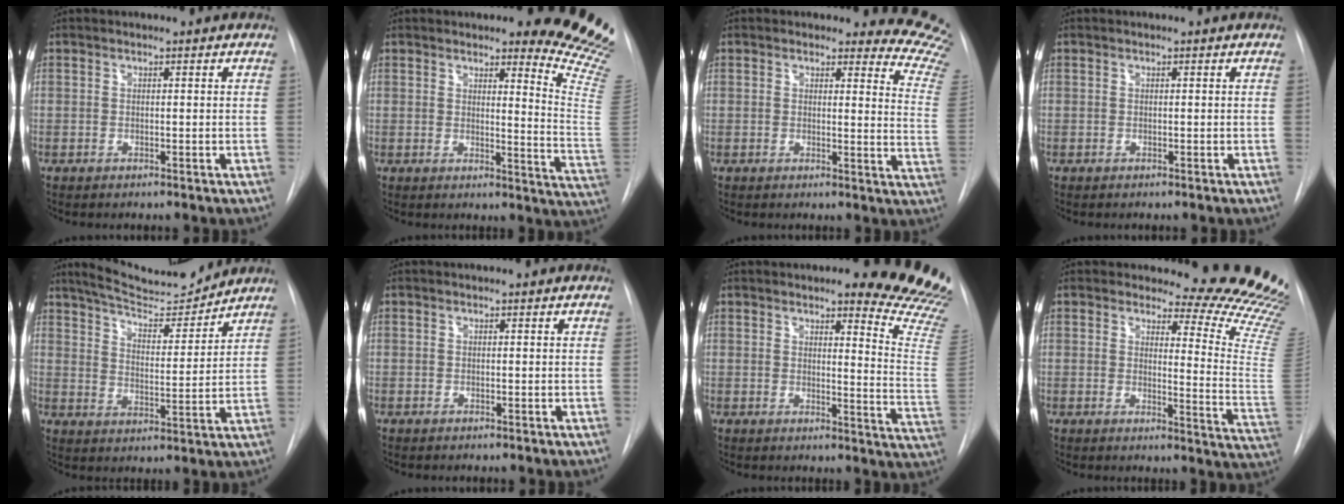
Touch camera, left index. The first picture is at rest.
{"total": 12.7, "force": [11.6, -0.6, 5.3], "torque": [-0.059, -0.131, 0.109]}
{"total": 10.9, "force": [10.8, 1.3, 0.2], "torque": [0.038, -0.127, 0.070]}
{"total": 0.0}
{"total": 11.5, "force": [11.1, 0.9, 2.9], "torque": [-0.049, -0.008, 0.179]}
{"total": 0.6, "force": [0.6, 0.0, 0.3], "torque": [0.001, 0.009, 0.010]}
{"total": 14.7, "force": [13.0, 0.6, 6.8], "torque": [-0.068, -0.118, 0.124]}
{"total": 15.9, "force": [15.5, -0.2, 3.8], "torque": [-0.037, -0.165, 0.157]}